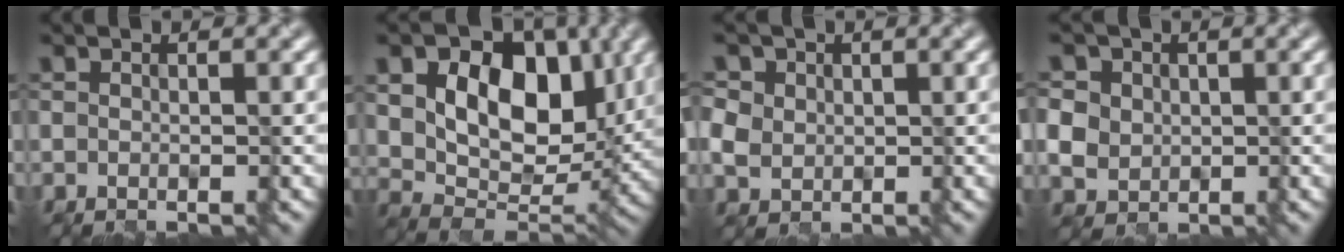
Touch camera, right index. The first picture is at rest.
{"total": 10.9, "force": [3.1, 7.2, 7.6], "torque": [-0.118, -0.007, 0.048]}
{"total": 4.1, "force": [1.5, 3.6, 1.5], "torque": [-0.052, 0.022, 0.025]}
{"total": 5.9, "force": [1.4, 5.3, 2.2], "torque": [-0.047, 0.022, 0.011]}